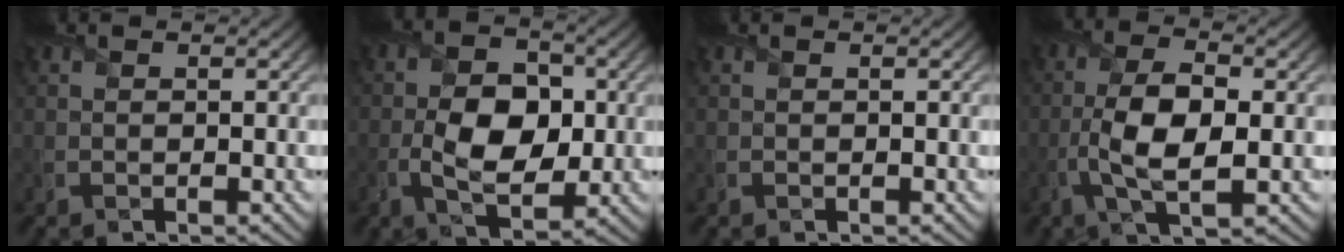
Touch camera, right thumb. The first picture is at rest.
{"total": 8.1, "force": [-1.0, 4.9, 6.3], "torque": [-0.116, -0.002, -0.024]}
{"total": 0.0}
{"total": 7.9, "force": [-1.5, 3.1, 7.1], "torque": [-0.152, 0.003, -0.030]}